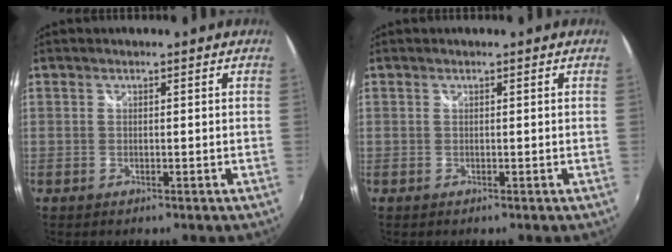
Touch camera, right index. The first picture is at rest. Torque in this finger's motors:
{"motor_torque": [-1.12, 0.44, -0.07, 0.01]}